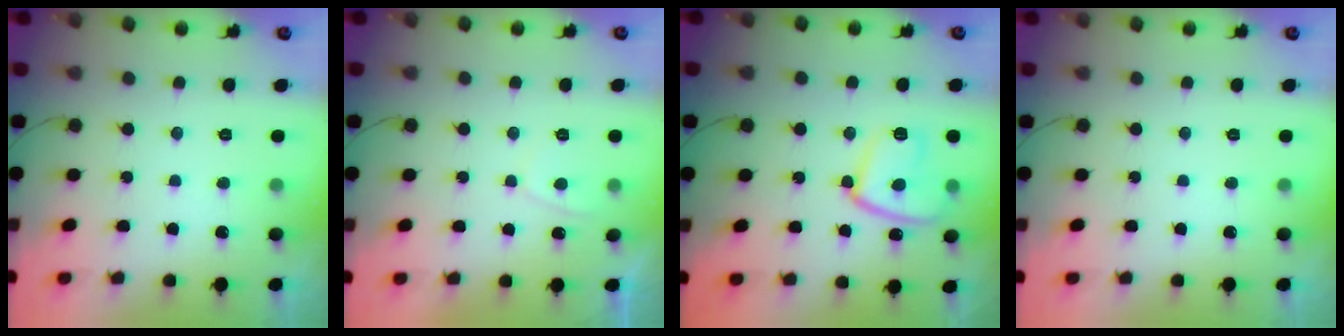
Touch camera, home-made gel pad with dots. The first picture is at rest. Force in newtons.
{"total": 1.6, "press": 1.5, "slide": 0.6}
{"total": 12.7, "press": 12.7, "slide": 1.3}
{"total": 0.0}